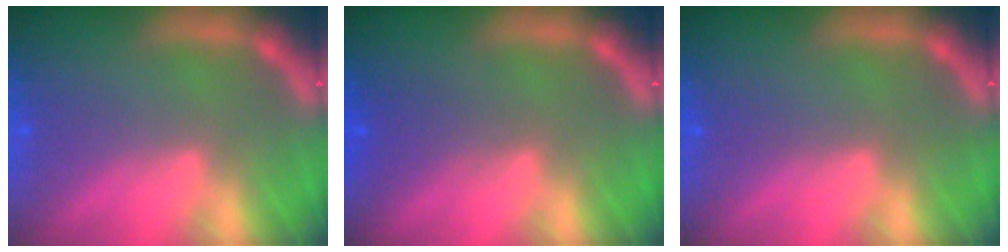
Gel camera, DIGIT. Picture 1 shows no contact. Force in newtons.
{"total": 2.0}
{"total": 0.0}